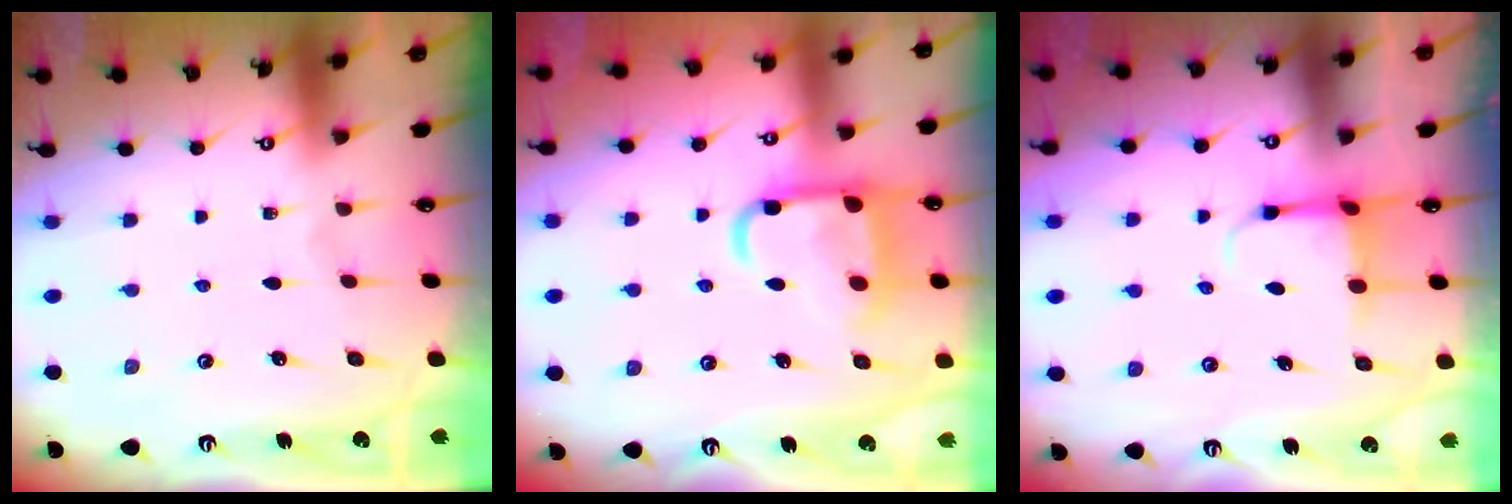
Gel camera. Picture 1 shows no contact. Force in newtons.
{"total": 14.2, "press": 14.1, "slide": 1.5}
{"total": 4.0, "press": 3.8, "slide": 1.3}